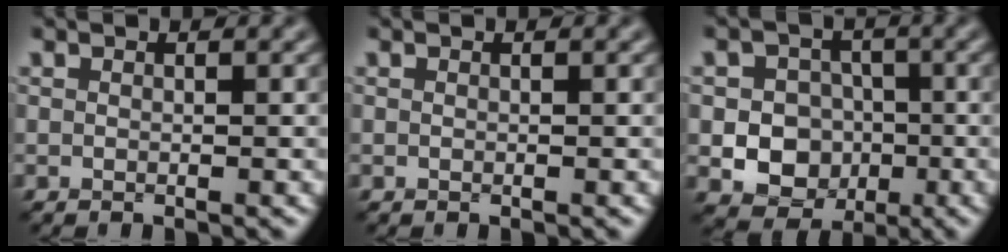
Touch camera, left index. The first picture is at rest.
{"total": 0.0}
{"total": 8.1, "force": [-2.0, 7.2, 3.1], "torque": [-0.031, 0.004, -0.060]}